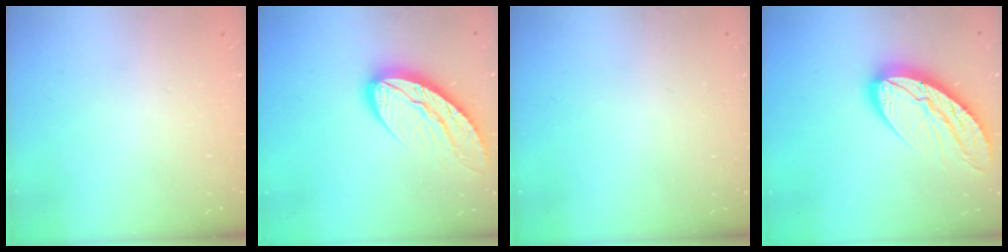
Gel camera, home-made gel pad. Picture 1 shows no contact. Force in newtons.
{"total": 12.2, "press": 12.1, "slide": 1.1}
{"total": 0.0}
{"total": 14.1, "press": 14.1, "slide": 1.0}